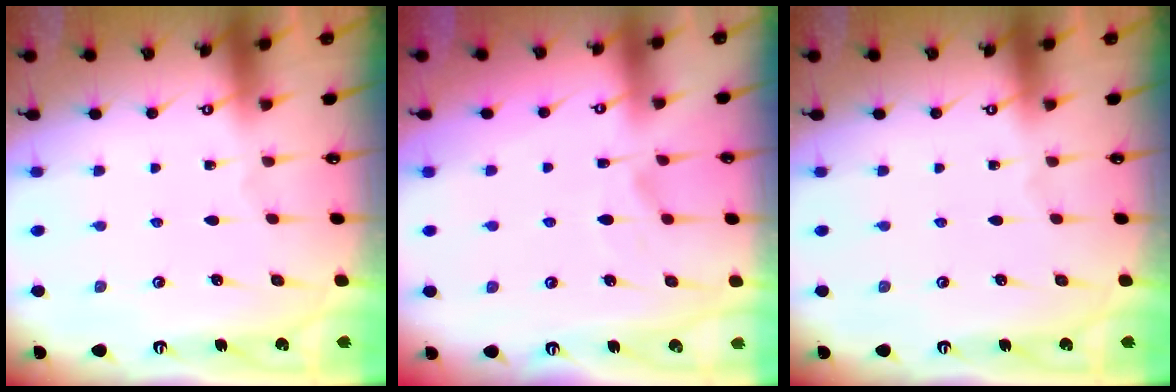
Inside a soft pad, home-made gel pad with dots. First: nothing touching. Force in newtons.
{"total": 1.7, "press": 1.3, "slide": 1.1}
{"total": 0.0}